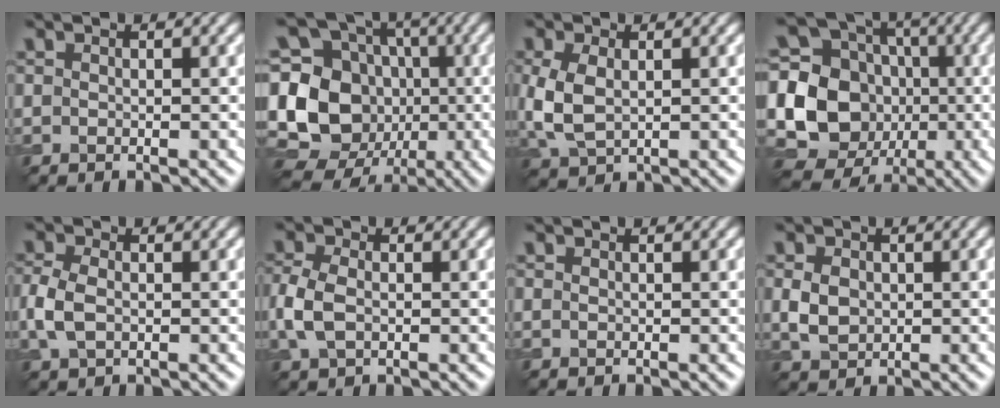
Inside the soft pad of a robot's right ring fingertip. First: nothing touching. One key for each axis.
{"total": 15.2, "fx": -1.5, "fy": 13.9, "fz": 6.1, "tx": -0.167, "ty": 0.031, "tz": -0.042}
{"total": 4.3, "fx": 0.1, "fy": 2.7, "fz": 3.4, "tx": -0.092, "ty": -0.004, "tz": 0.009}
{"total": 15.7, "fx": -0.9, "fy": 14.6, "fz": 5.8, "tx": -0.149, "ty": 0.019, "tz": -0.036}
{"total": 3.3, "fx": -0.4, "fy": 2.3, "fz": 2.3, "tx": -0.063, "ty": -0.001, "tz": -0.011}
{"total": 3.7, "fx": -0.6, "fy": 2.5, "fz": 2.7, "tx": -0.074, "ty": -0.001, "tz": -0.016}
{"total": 0.0}
{"total": 2.9, "fx": 0.1, "fy": 2.3, "fz": 1.7, "tx": -0.041, "ty": -0.001, "tz": 0.000}